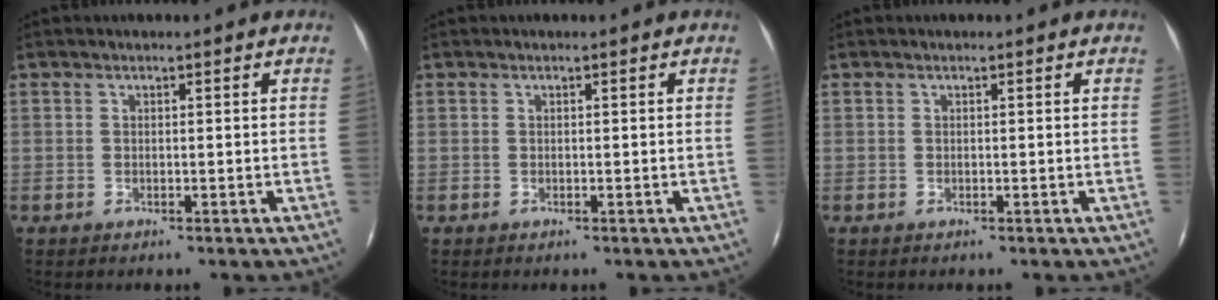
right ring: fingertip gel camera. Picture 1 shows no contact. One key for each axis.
{"total": 0.0}
{"total": 0.0}